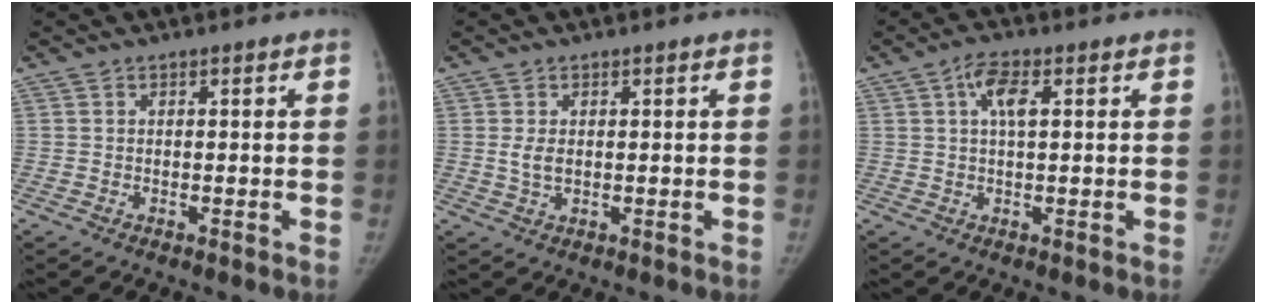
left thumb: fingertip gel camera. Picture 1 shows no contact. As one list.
[{"total": 2.9, "force": [0.4, 1.7, 2.3], "torque": [-0.048, -0.002, 0.010]}, {"total": 5.0, "force": [1.6, 2.0, 4.3], "torque": [-0.081, 0.007, 0.028]}]